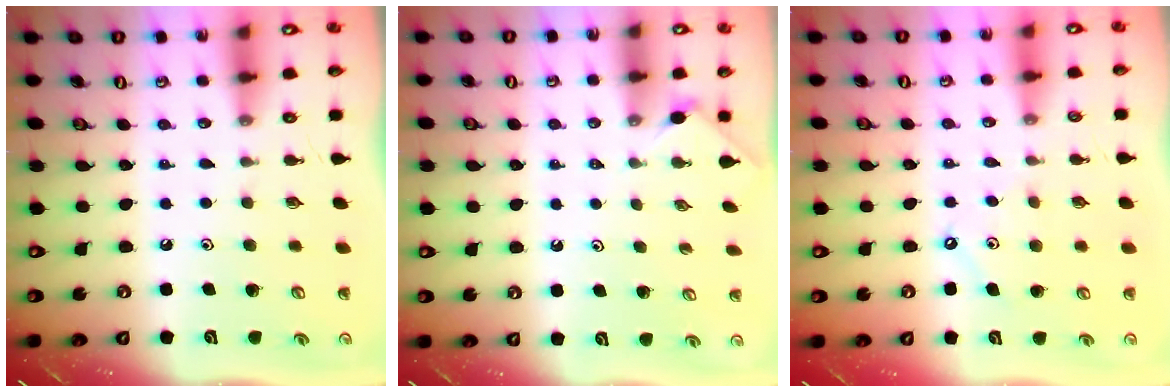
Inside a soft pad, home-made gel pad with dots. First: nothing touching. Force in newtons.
{"total": 0.7, "press": 0.6, "slide": 0.2}
{"total": 5.2, "press": 5.2, "slide": 0.2}